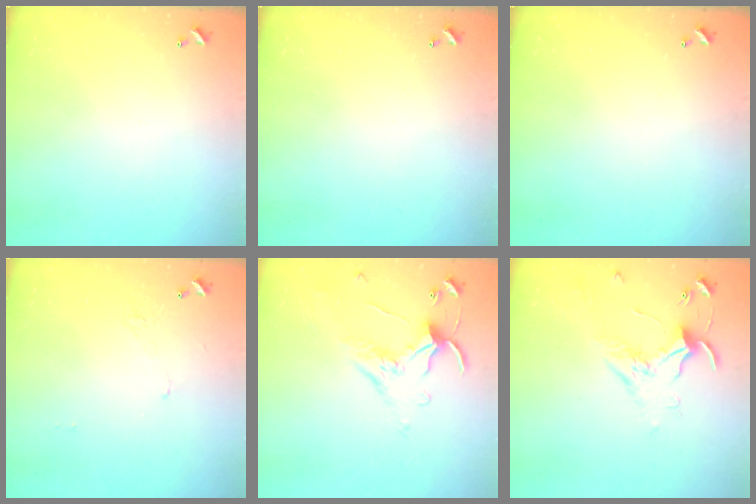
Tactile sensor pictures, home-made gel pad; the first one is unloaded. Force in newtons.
{"total": 0.0}
{"total": 0.0}
{"total": 3.5, "press": 3.5, "slide": 0.3}
{"total": 1.2, "press": 0.6, "slide": 1.1}
{"total": 1.7, "press": 1.6, "slide": 0.4}